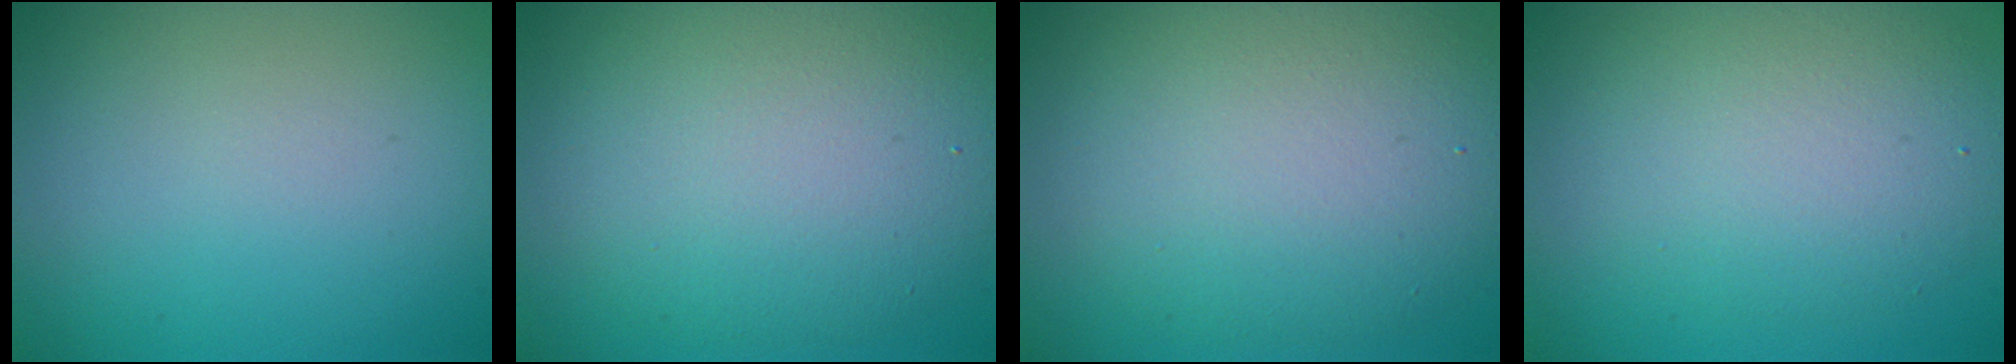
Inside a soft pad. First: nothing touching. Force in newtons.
{"total": 8.7, "press": 8.7, "slide": 0.3}
{"total": 8.4, "press": 8.3, "slide": 0.8}
{"total": 5.1, "press": 5.1, "slide": 0.5}